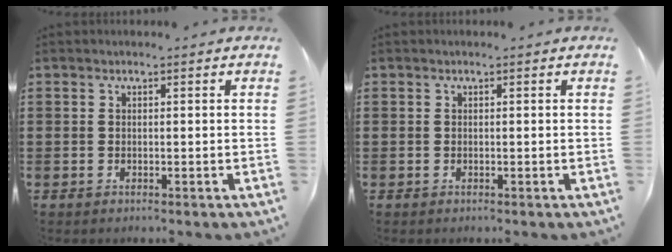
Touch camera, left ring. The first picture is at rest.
{"total": 0.0}